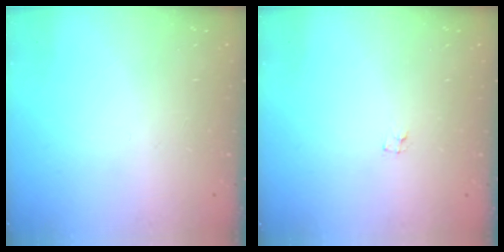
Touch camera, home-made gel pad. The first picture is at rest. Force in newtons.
{"total": 1.2, "press": 1.2, "slide": 0.1}